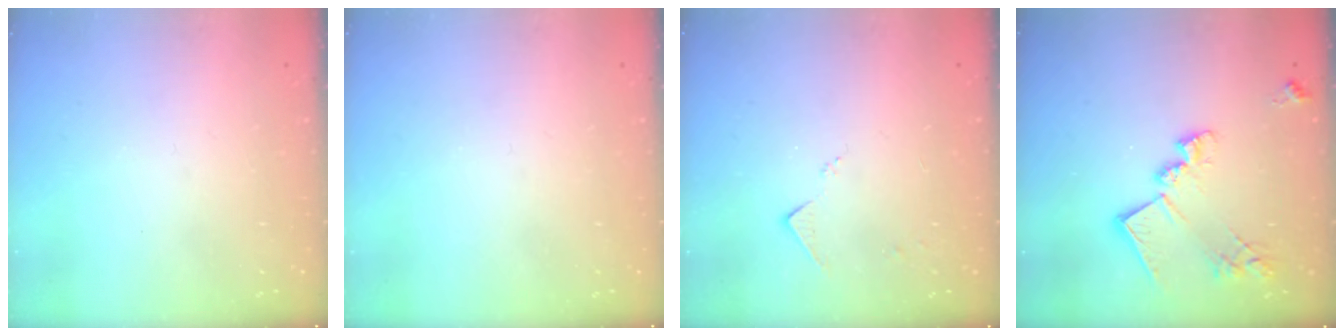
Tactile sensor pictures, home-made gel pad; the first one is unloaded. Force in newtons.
{"total": 0.0}
{"total": 5.3, "press": 5.3, "slide": 0.6}
{"total": 16.3, "press": 16.3, "slide": 0.8}